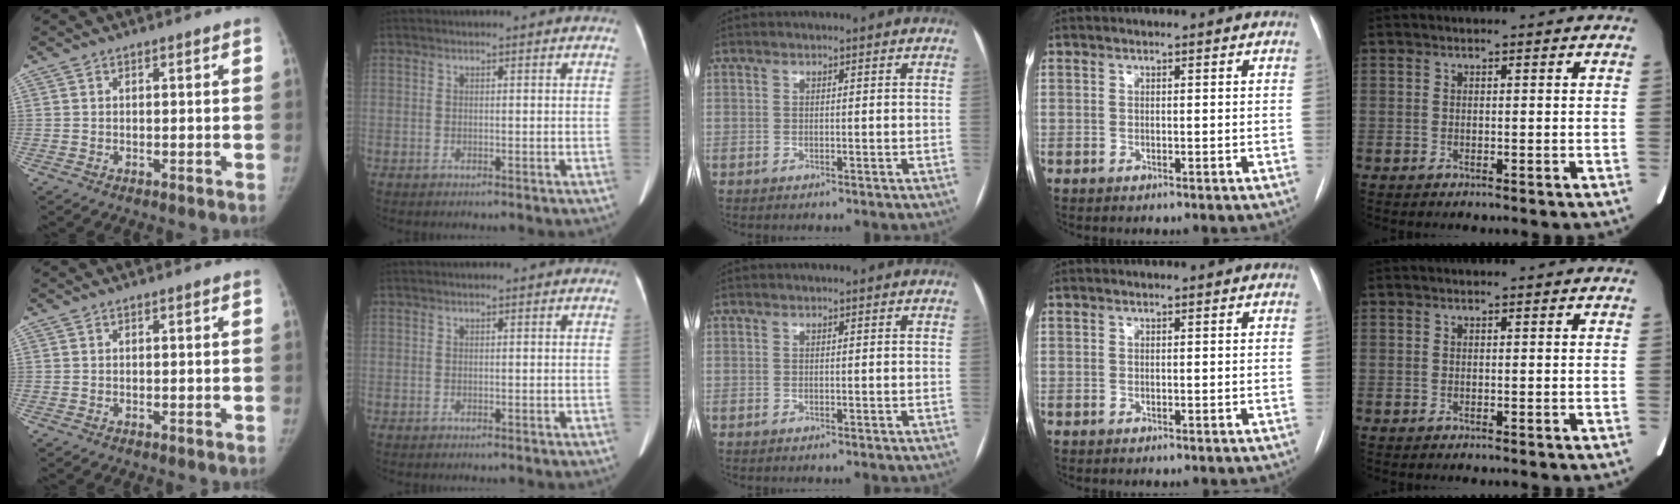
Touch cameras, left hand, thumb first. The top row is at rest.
{}